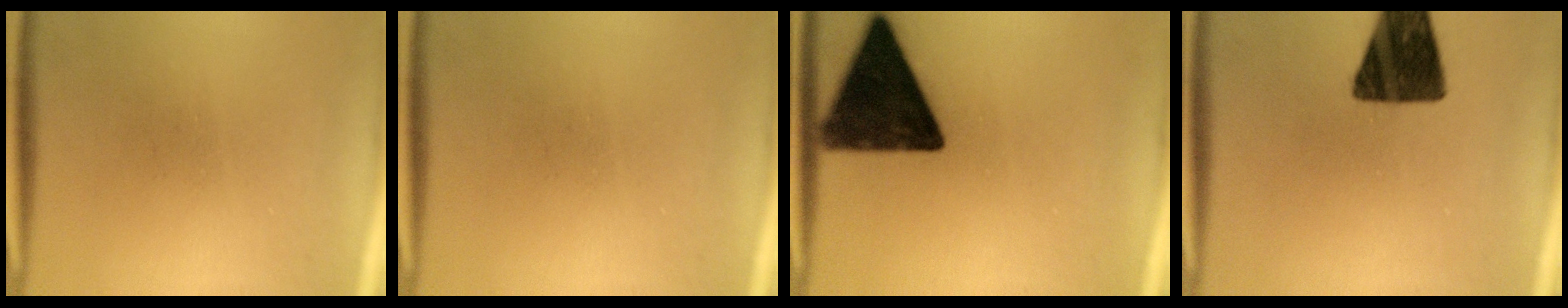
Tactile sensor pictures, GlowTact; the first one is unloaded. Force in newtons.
{"total": 0.0}
{"total": 16.1}
{"total": 14.8}